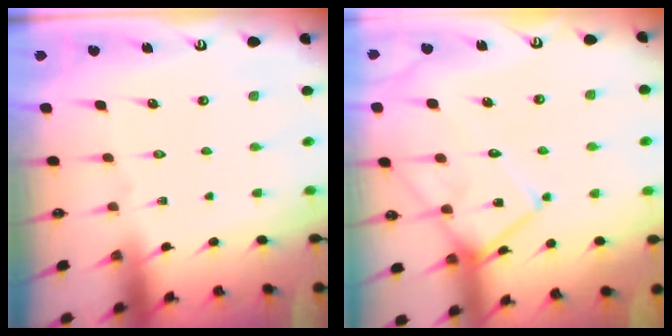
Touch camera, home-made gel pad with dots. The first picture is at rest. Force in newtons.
{"total": 14.2, "press": 14.1, "slide": 0.7}